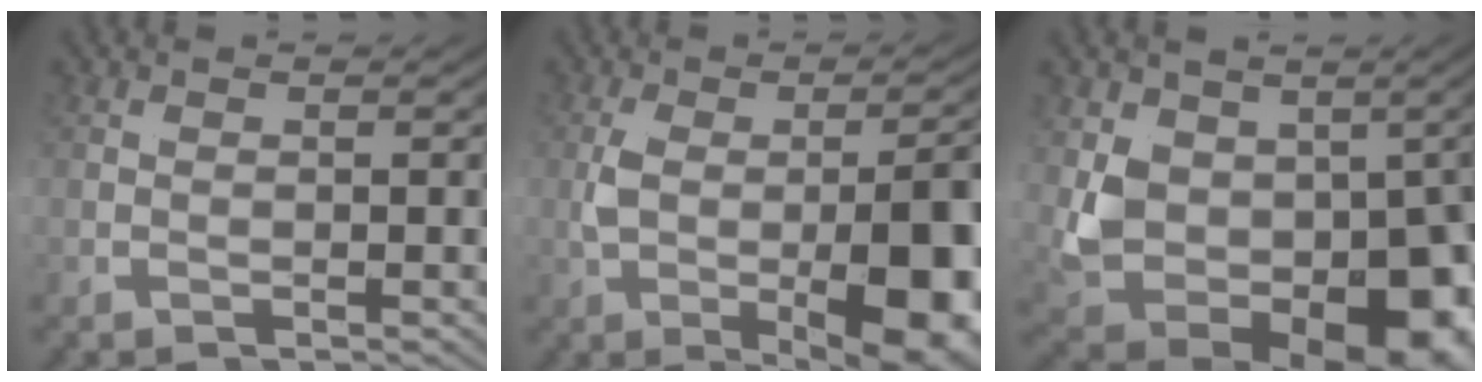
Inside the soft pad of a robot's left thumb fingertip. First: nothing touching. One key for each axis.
{"total": 8.2, "fx": -1.6, "fy": 1.3, "fz": 7.9, "tx": -0.131, "ty": 0.000, "tz": -0.016}
{"total": 16.6, "fx": -0.3, "fy": 11.8, "fz": 11.6, "tx": -0.207, "ty": -0.018, "tz": -0.012}